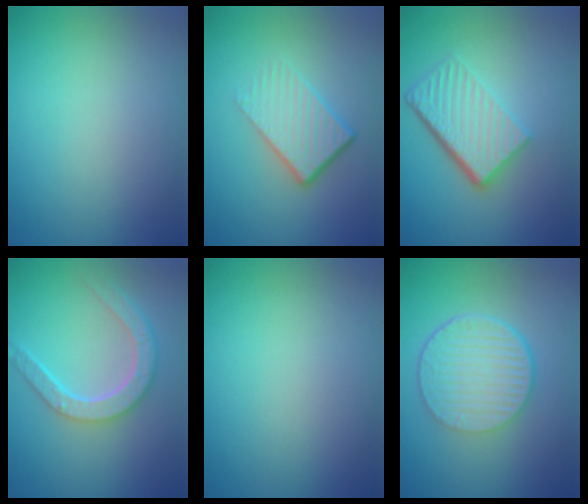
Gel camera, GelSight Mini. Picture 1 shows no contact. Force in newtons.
{"total": 4.7, "press": 2.9, "slide": 3.7}
{"total": 6.1, "press": 4.2, "slide": 4.5}
{"total": 4.5, "press": 3.6, "slide": 2.7}
{"total": 0.0}
{"total": 6.4, "press": 4.4, "slide": 4.7}